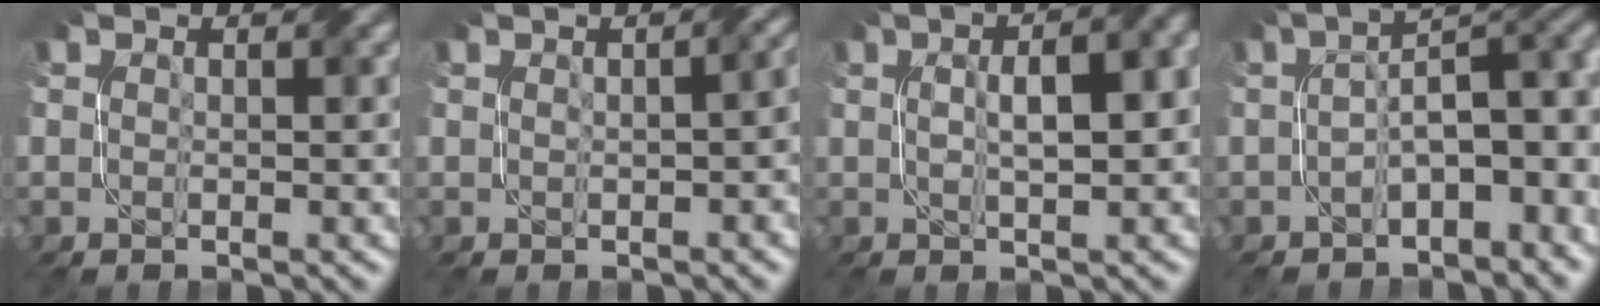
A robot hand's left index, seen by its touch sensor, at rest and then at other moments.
{"total": 4.0, "force": [-0.1, 2.1, 3.4], "torque": [-0.018, 0.006, 0.007]}
{"total": 6.9, "force": [1.5, 2.4, 6.4], "torque": [-0.068, 0.032, 0.020]}
{"total": 7.6, "force": [-1.1, 3.5, 6.7], "torque": [-0.085, 0.017, -0.014]}